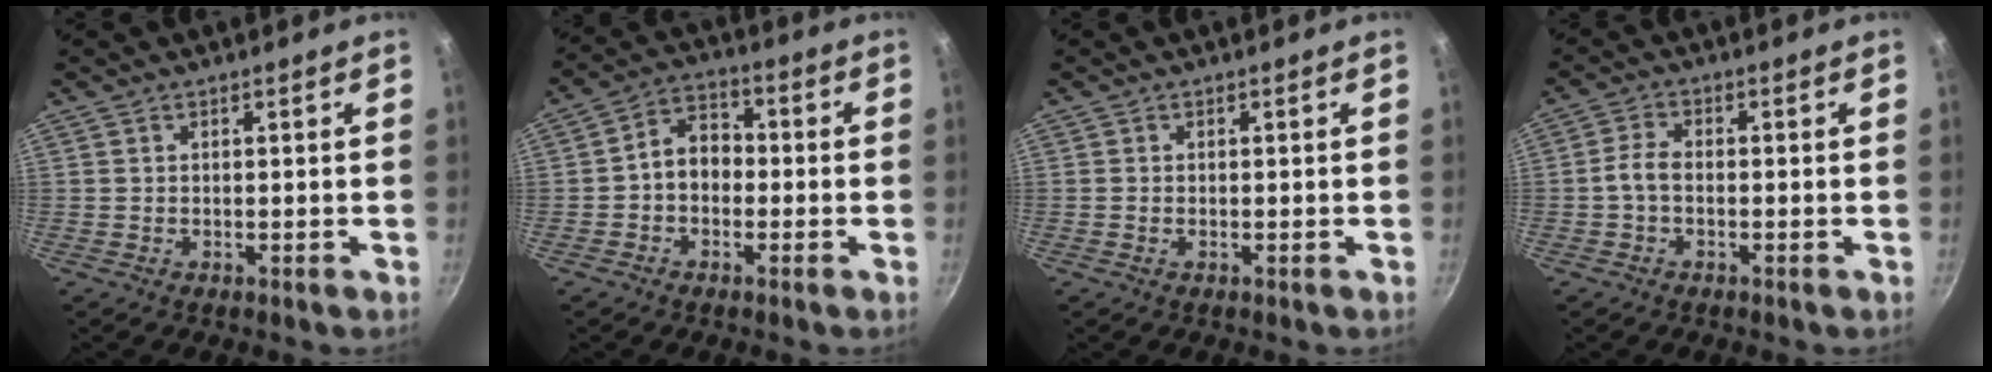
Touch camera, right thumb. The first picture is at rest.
{"total": 6.7, "force": [-1.1, 5.1, 4.2], "torque": [-0.036, 0.028, -0.033]}
{"total": 0.0}
{"total": 3.3, "force": [-0.9, 1.6, 2.7], "torque": [-0.065, 0.017, -0.026]}